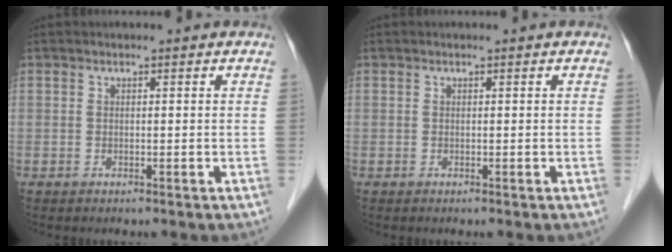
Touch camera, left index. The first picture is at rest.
{"total": 0.0}